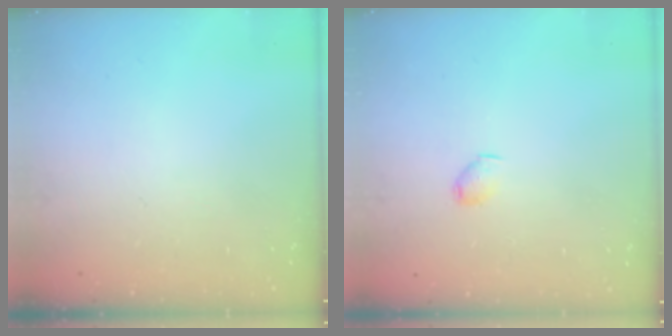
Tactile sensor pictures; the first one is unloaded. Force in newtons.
{"total": 3.1, "press": 3.1, "slide": 0.5}